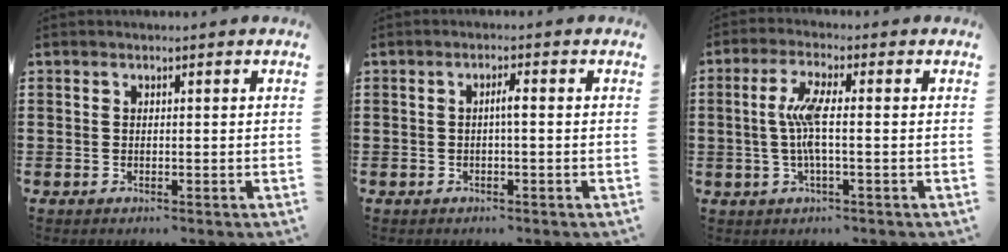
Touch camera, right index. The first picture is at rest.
{"total": 1.8, "force": [-0.2, 0.1, 1.8], "torque": [-0.035, 0.002, -0.006]}
{"total": 6.4, "force": [-0.3, 1.0, 6.3], "torque": [-0.143, -0.012, -0.018]}